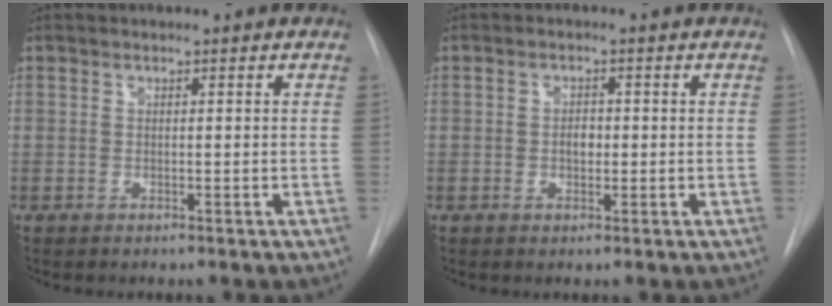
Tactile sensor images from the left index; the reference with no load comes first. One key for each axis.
{"total": 2.1, "fx": -1.0, "fy": 1.2, "fz": 1.4, "tx": -0.021, "ty": -0.003, "tz": -0.015}